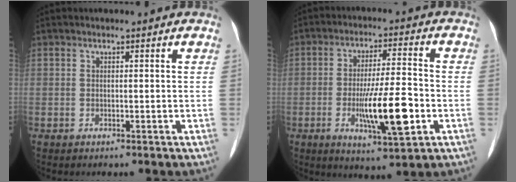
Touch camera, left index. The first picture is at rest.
{"total": 11.1, "force": [-3.2, 1.7, 10.5], "torque": [-0.187, -0.010, -0.050]}